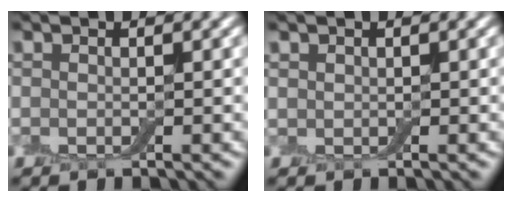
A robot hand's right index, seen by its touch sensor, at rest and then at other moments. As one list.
[{"total": 0.6, "force": [0.4, 0.4, 0.0], "torque": [0.003, 0.001, 0.010]}]